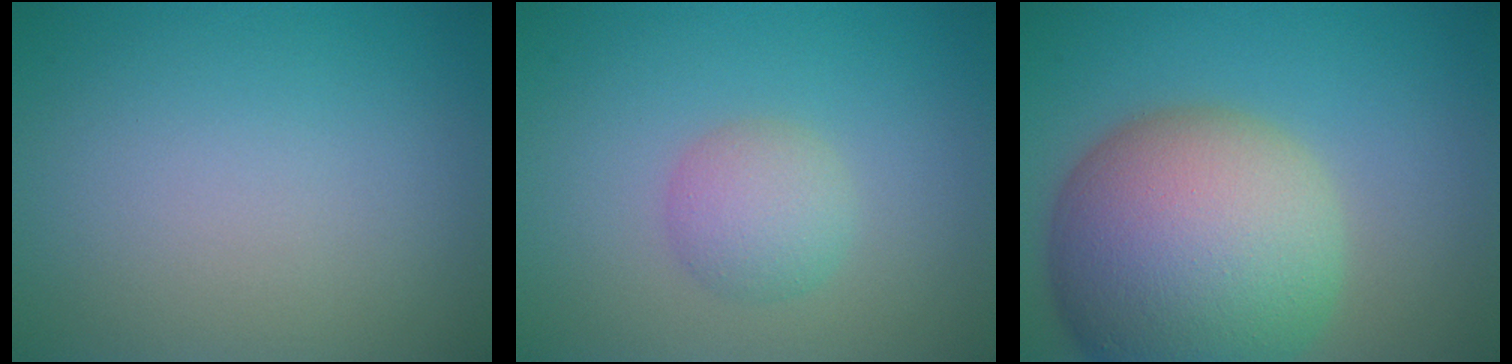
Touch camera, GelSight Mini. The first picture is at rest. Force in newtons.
{"total": 2.7, "press": 2.7, "slide": 0.1}
{"total": 14.6, "press": 14.6, "slide": 1.3}